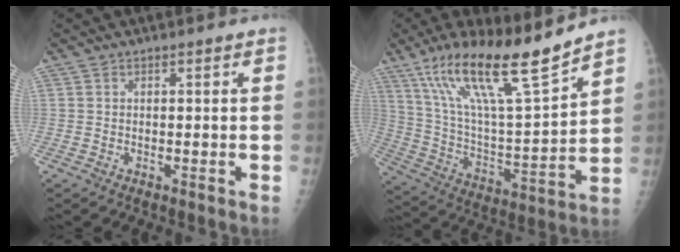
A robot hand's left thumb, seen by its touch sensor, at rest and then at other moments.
{"total": 20.7, "force": [14.7, 3.0, 14.3], "torque": [-0.235, -0.063, 0.269]}